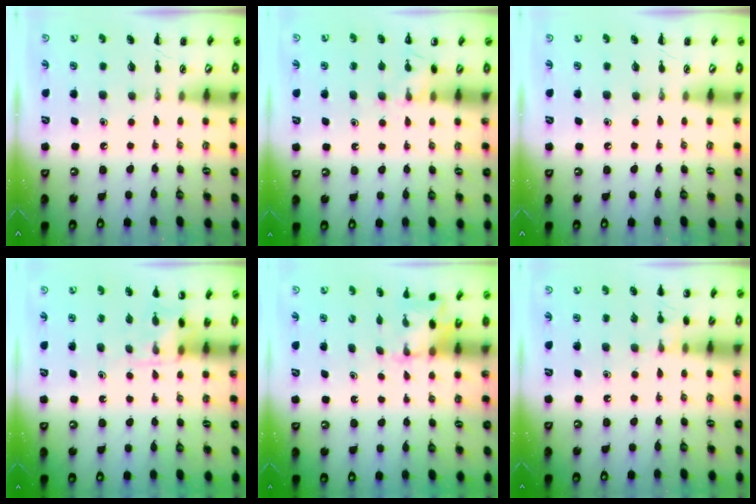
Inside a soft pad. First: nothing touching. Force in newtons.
{"total": 6.3, "press": 6.0, "slide": 2.1}
{"total": 0.0}
{"total": 4.4, "press": 4.2, "slide": 1.6}
{"total": 2.0, "press": 1.9, "slide": 0.6}
{"total": 5.8, "press": 5.6, "slide": 1.8}